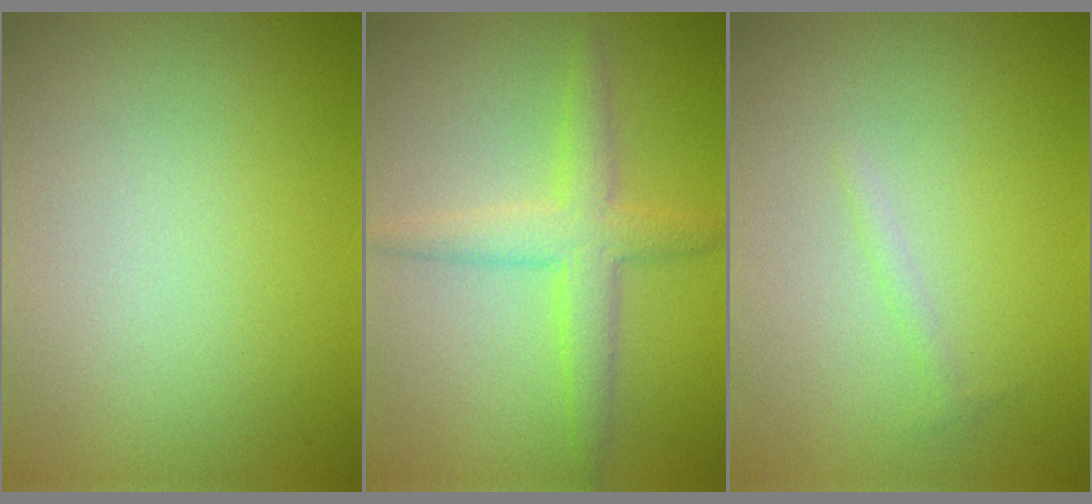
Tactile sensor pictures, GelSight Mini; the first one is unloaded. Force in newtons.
{"total": 3.3, "press": 3.3, "slide": 0.1}
{"total": 0.6, "press": 0.6, "slide": 0.0}